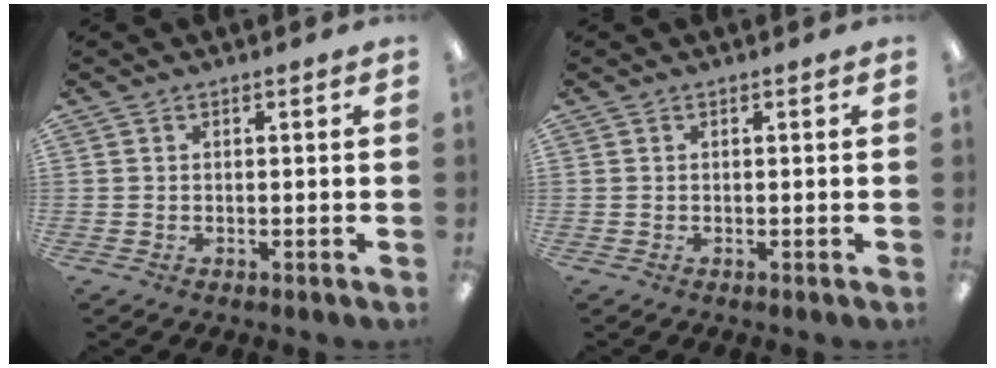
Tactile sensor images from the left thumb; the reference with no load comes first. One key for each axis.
{"total": 0.0}